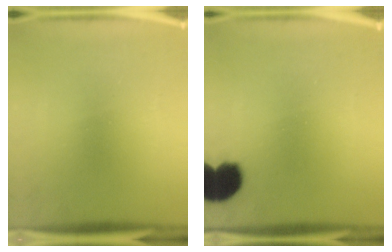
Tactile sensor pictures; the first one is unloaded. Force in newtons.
{"total": 8.7}